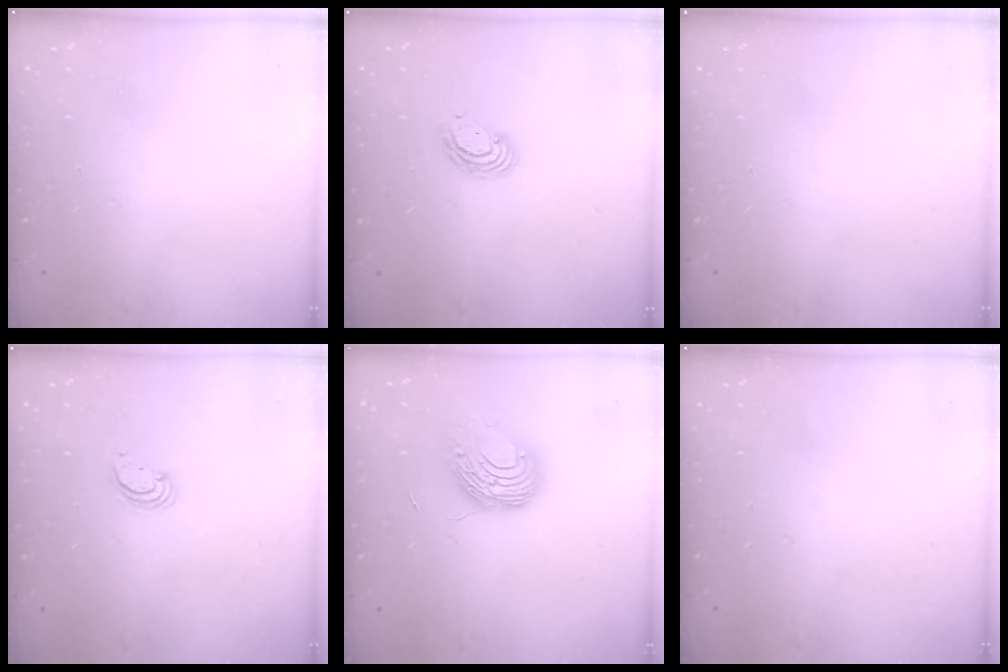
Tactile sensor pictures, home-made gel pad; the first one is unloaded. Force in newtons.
{"total": 4.9, "press": 4.9, "slide": 0.2}
{"total": 0.0}
{"total": 2.7, "press": 2.7, "slide": 0.2}
{"total": 9.0, "press": 9.0, "slide": 0.9}
{"total": 0.0}